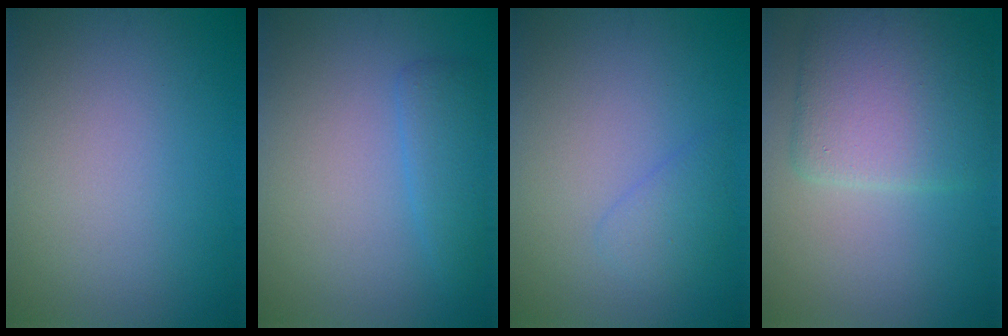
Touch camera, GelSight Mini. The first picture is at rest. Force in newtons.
{"total": 2.2, "press": 2.2, "slide": 0.1}
{"total": 1.6, "press": 1.6, "slide": 0.1}
{"total": 7.2, "press": 7.2, "slide": 0.2}